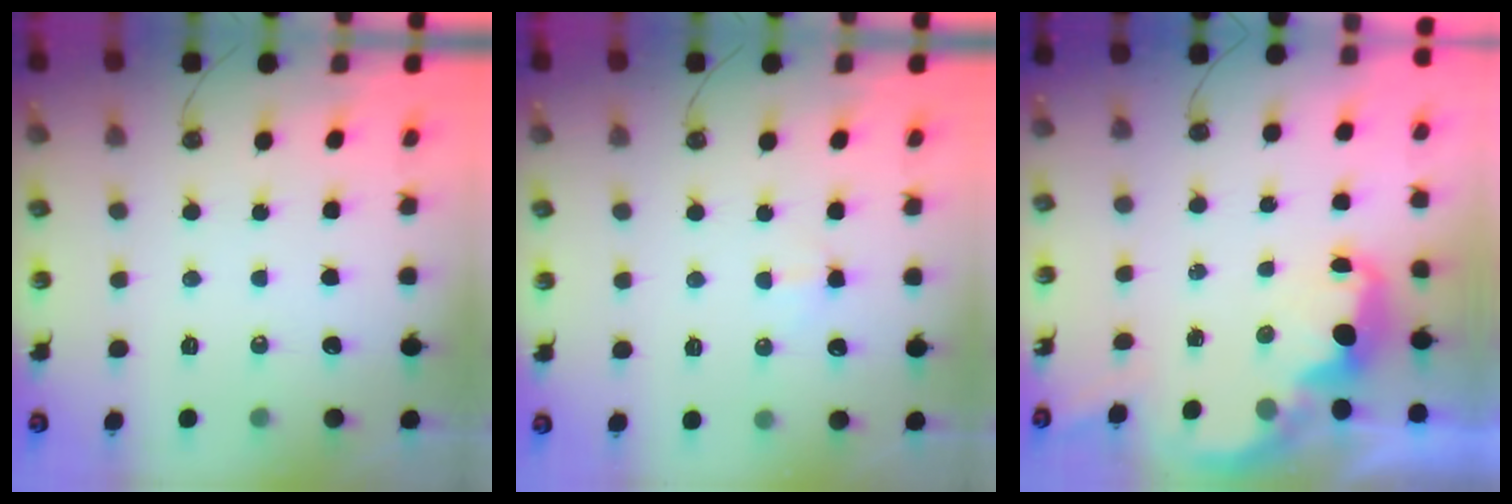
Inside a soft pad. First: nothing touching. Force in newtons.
{"total": 2.2, "press": 2.1, "slide": 0.8}
{"total": 2.9, "press": 2.9, "slide": 0.5}